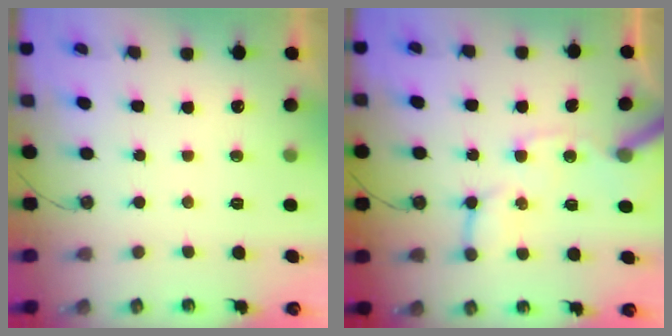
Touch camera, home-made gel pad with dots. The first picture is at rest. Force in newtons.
{"total": 12.6, "press": 12.5, "slide": 1.6}